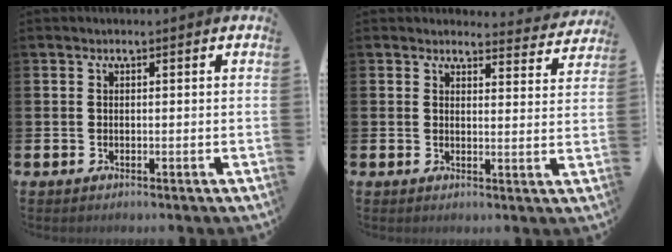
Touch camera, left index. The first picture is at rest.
{"total": 3.1, "force": [3.1, 0.6, 0.1], "torque": [0.011, -0.028, 0.049]}